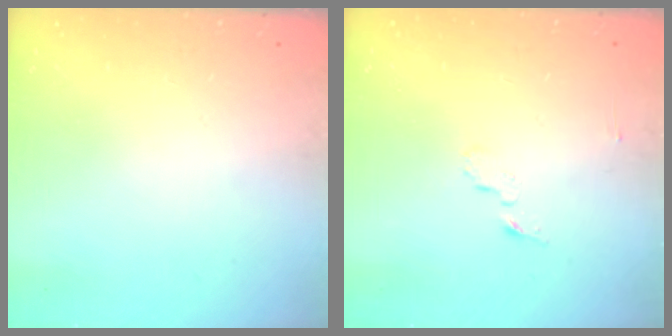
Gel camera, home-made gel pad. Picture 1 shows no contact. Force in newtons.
{"total": 3.7, "press": 3.7, "slide": 0.3}